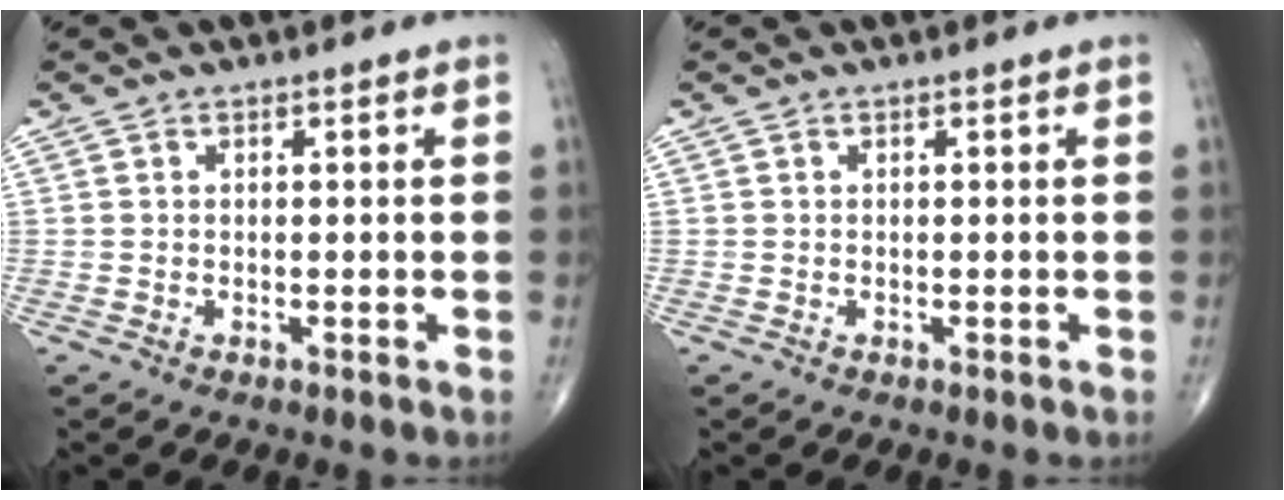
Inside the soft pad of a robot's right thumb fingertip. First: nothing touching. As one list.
[{"total": 0.0}]